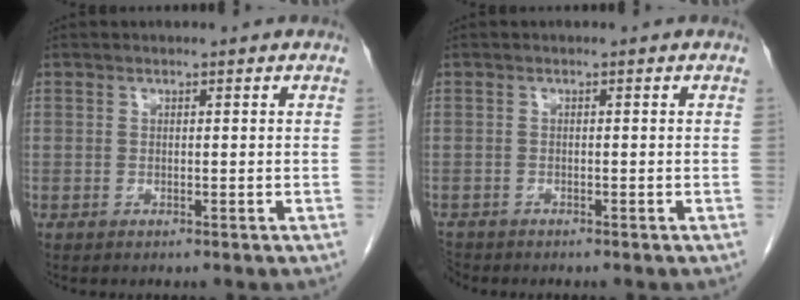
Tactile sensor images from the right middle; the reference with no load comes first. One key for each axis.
{"total": 2.0, "fx": -1.9, "fy": 0.7, "fz": 0.1, "tx": -0.005, "ty": -0.006, "tz": -0.035}